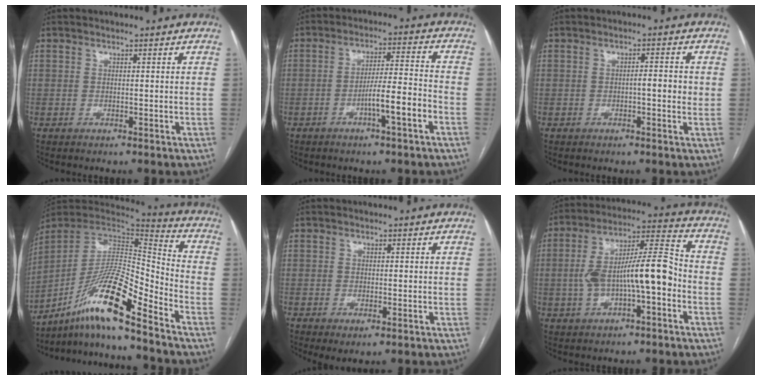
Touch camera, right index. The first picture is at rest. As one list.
[{"total": 7.1, "force": [-3.2, 0.0, 6.4], "torque": [-0.108, 0.012, -0.052]}, {"total": 2.8, "force": [-0.2, 0.7, 2.7], "torque": [-0.038, 0.004, -0.004]}, {"total": 16.0, "force": [-11.1, 0.6, 11.5], "torque": [-0.210, 0.011, -0.198]}, {"total": 2.2, "force": [-0.7, 0.8, 1.9], "torque": [-0.028, -0.005, -0.004]}, {"total": 13.2, "force": [-2.4, 3.2, 12.6], "torque": [-0.229, 0.035, -0.036]}]